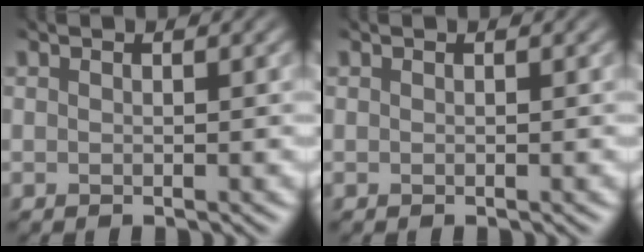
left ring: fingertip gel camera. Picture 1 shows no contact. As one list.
[{"total": 0.0}]